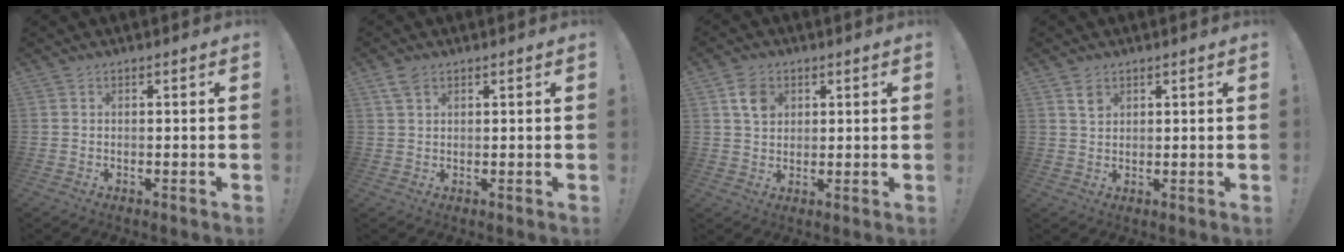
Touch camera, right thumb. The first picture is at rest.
{"total": 3.2, "force": [2.0, 1.7, 1.9], "torque": [-0.040, -0.003, 0.040]}
{"total": 7.0, "force": [3.1, 5.4, 3.1], "torque": [-0.043, -0.003, 0.058]}
{"total": 3.0, "force": [1.9, 2.0, 1.1], "torque": [-0.001, -0.012, 0.033]}